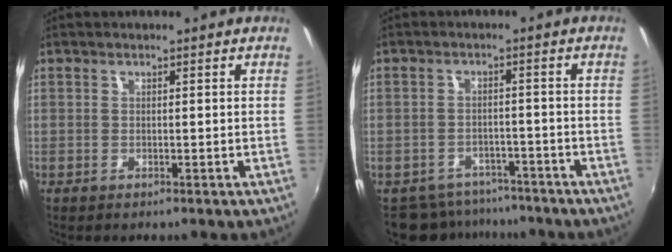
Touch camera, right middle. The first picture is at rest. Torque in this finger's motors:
{"motor_torque": [-0.44, -0.18, -0.01, -0.03]}